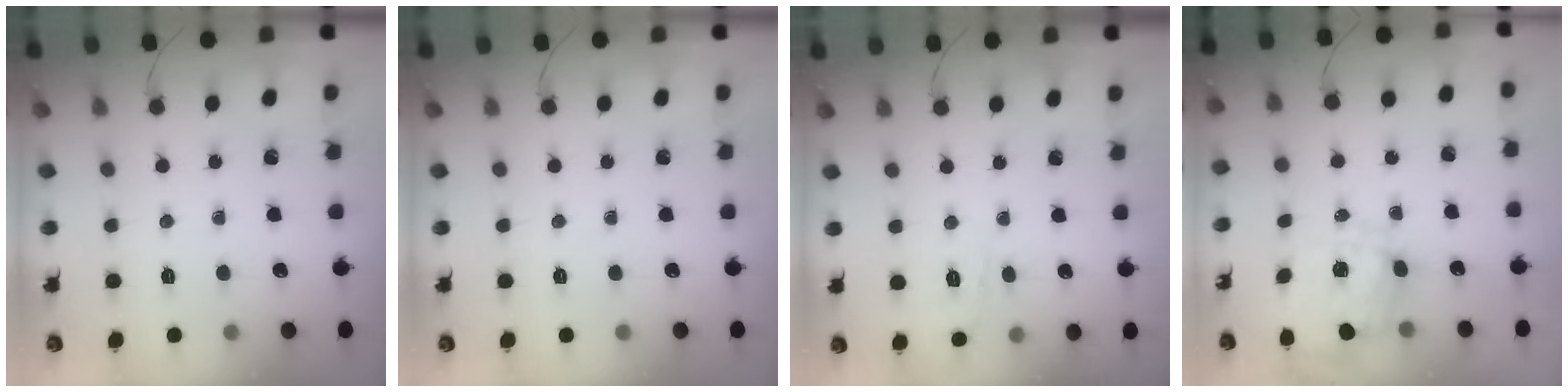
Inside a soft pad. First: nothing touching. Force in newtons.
{"total": 0.0}
{"total": 7.1, "press": 6.8, "slide": 1.8}
{"total": 2.5, "press": 2.3, "slide": 1.0}